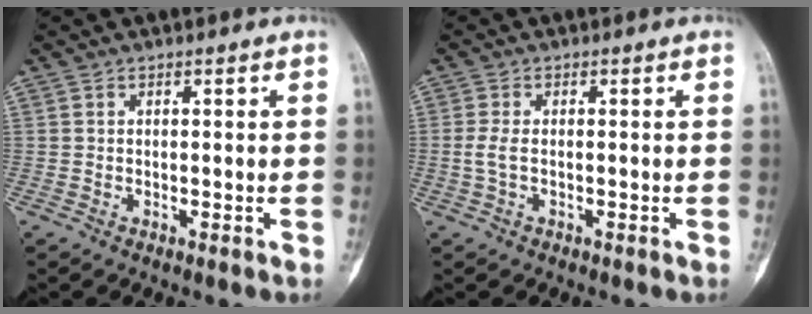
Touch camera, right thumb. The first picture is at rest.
{"total": 2.4, "force": [-0.4, 1.1, 2.1], "torque": [-0.056, 0.001, -0.008]}